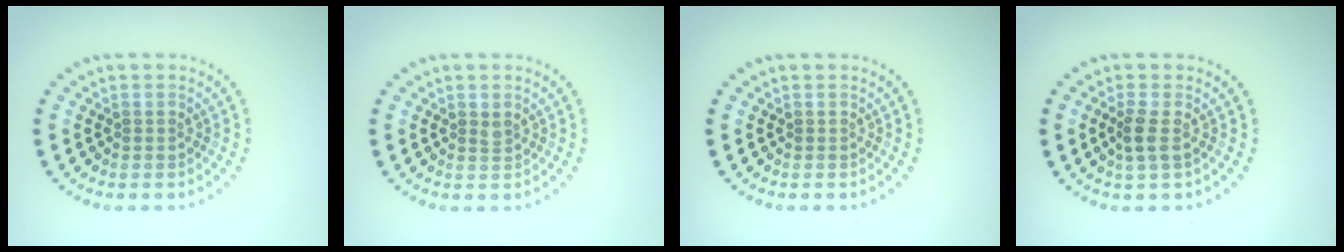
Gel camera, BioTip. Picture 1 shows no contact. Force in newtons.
{"total": 0.7, "press": 0.6, "slide": 0.4}
{"total": 0.0}
{"total": 1.7, "press": 1.5, "slide": 0.9}